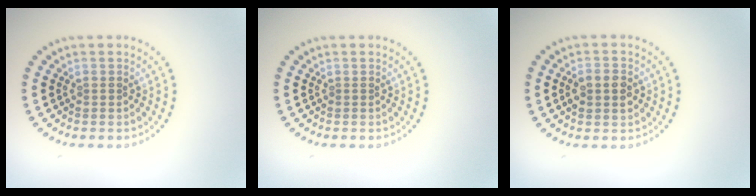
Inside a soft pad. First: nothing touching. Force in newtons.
{"total": 0.0}
{"total": 2.3, "press": 2.3, "slide": 0.0}